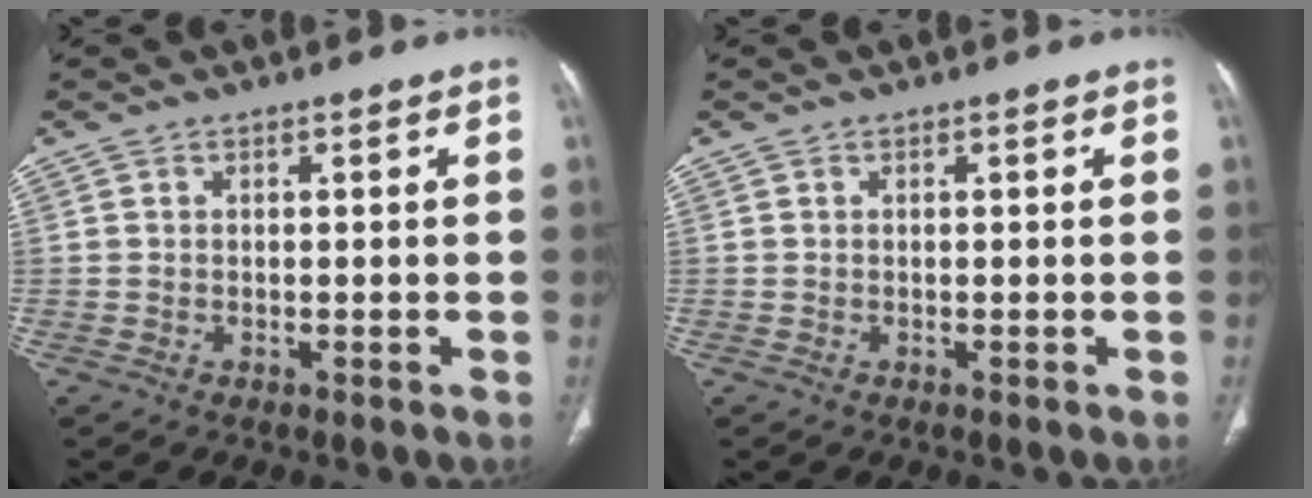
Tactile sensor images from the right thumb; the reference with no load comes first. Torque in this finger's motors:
{"motor_torque": [-0.06, 0.06, -0.18, 0.13, 0.00]}